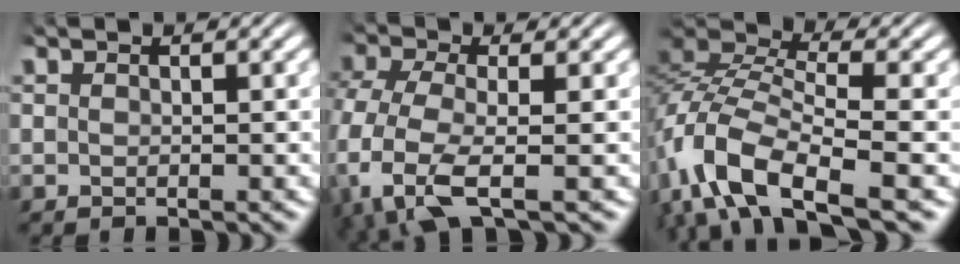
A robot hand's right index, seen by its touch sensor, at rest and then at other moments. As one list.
[{"total": 8.1, "force": [-2.6, 6.3, 4.4], "torque": [-0.164, -0.058, -0.033]}, {"total": 9.4, "force": [-1.9, 6.5, 6.6], "torque": [-0.166, -0.016, -0.032]}]